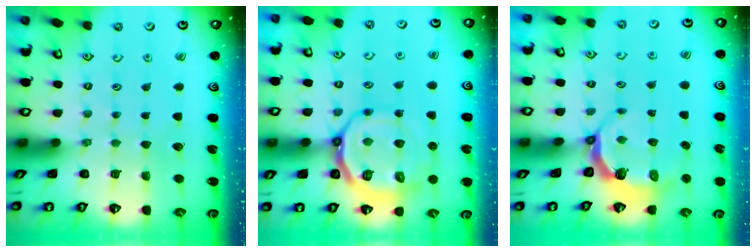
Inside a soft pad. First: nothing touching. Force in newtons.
{"total": 14.1, "press": 13.7, "slide": 3.3}
{"total": 5.0, "press": 4.0, "slide": 3.0}